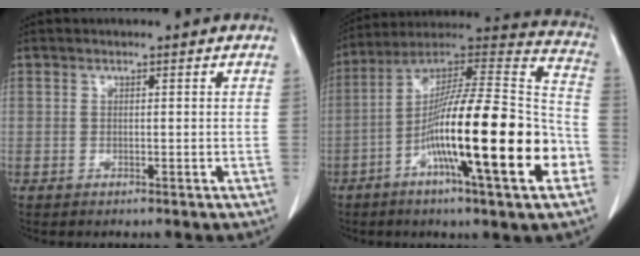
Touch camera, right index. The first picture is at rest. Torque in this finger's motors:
{"motor_torque": [2.01, -0.13, 1.05, 0.21]}